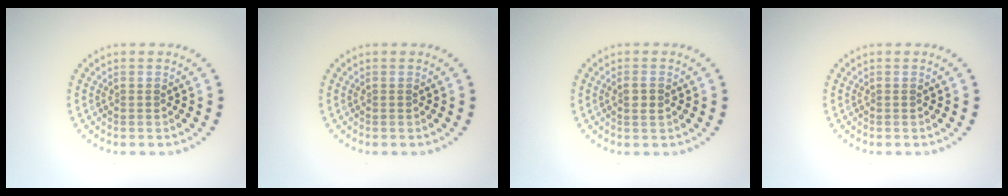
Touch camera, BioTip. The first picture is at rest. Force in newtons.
{"total": 0.0}
{"total": 1.1, "press": 1.1, "slide": 0.4}
{"total": 0.0}